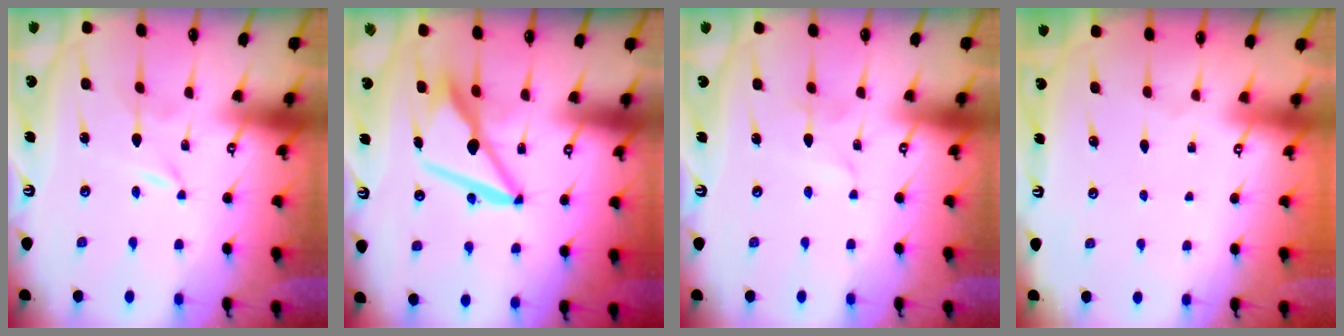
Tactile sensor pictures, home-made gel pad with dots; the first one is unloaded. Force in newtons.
{"total": 9.9, "press": 9.8, "slide": 1.0}
{"total": 1.6, "press": 1.6, "slide": 0.1}
{"total": 0.0}